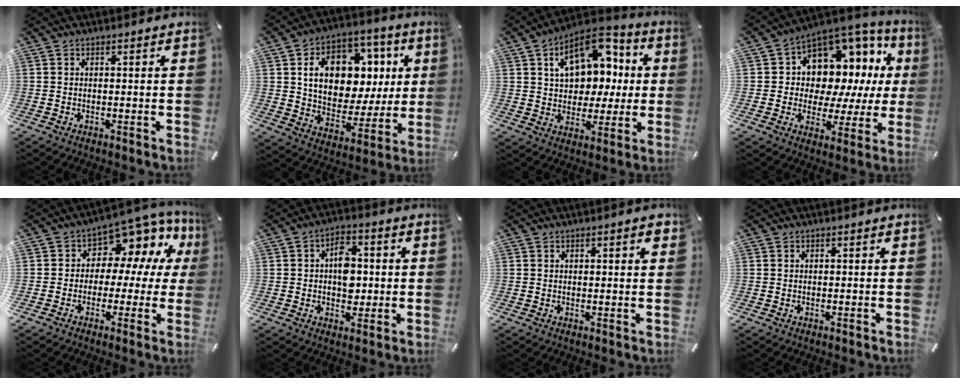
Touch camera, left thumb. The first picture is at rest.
{"total": 16.5, "force": [5.2, 12.2, 9.8], "torque": [-0.148, -0.022, 0.099]}
{"total": 14.7, "force": [5.7, 10.9, 8.1], "torque": [-0.119, -0.025, 0.107]}
{"total": 10.5, "force": [4.7, 8.4, 4.3], "torque": [-0.064, -0.064, 0.089]}
{"total": 7.8, "force": [3.2, 6.1, 3.7], "torque": [-0.064, -0.040, 0.059]}
{"total": 7.6, "force": [0.2, 5.3, 5.4], "torque": [-0.064, 0.000, -0.001]}
{"total": 1.8, "force": [0.8, 0.4, 1.6], "torque": [-0.024, -0.001, 0.011]}
{"total": 0.0}